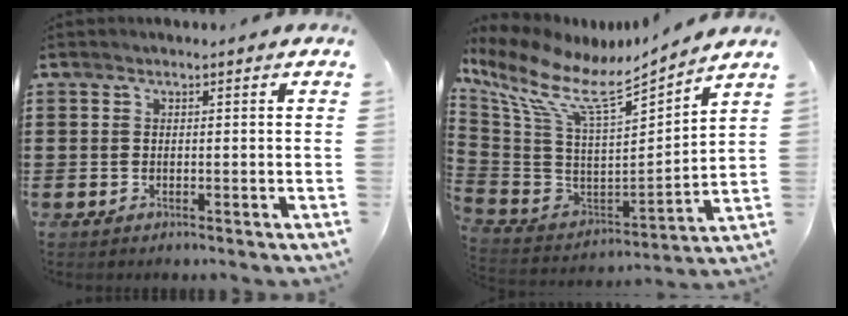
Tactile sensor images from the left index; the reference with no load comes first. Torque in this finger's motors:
{"motor_torque": [2.14, 0.00, 0.58, 0.21]}